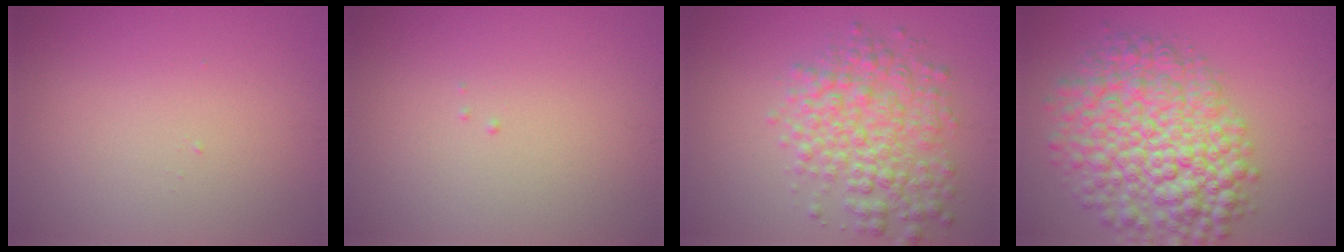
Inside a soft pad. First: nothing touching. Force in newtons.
{"total": 0.0}
{"total": 5.7, "press": 5.7, "slide": 0.1}
{"total": 10.1, "press": 10.1, "slide": 0.3}